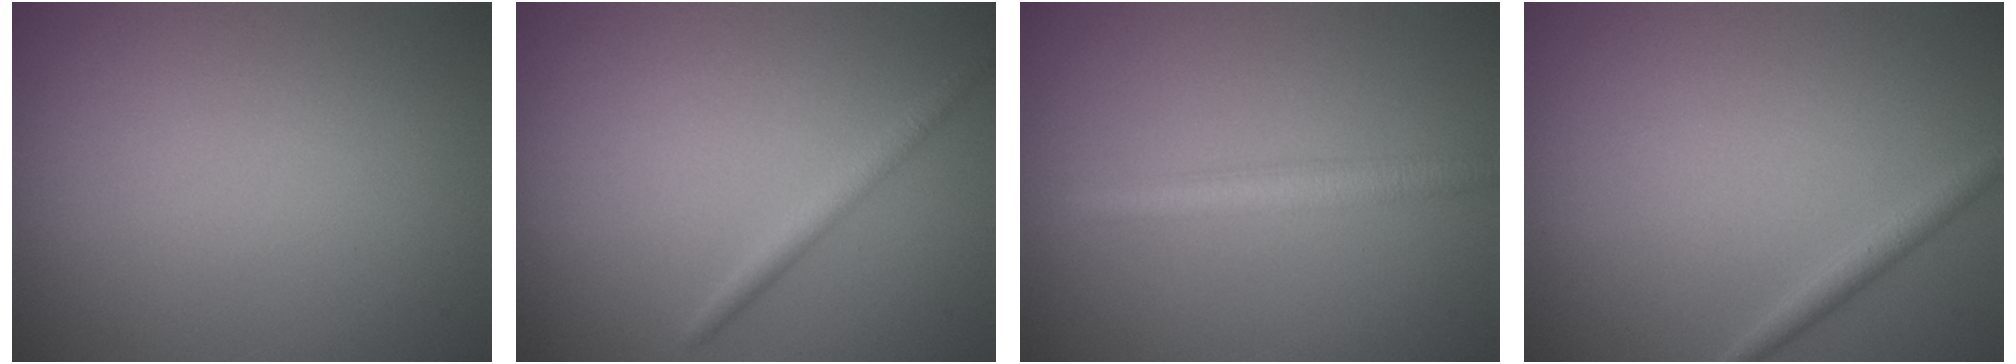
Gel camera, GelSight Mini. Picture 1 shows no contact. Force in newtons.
{"total": 1.6, "press": 1.6, "slide": 0.1}
{"total": 2.6, "press": 2.6, "slide": 0.2}
{"total": 1.4, "press": 1.4, "slide": 0.1}